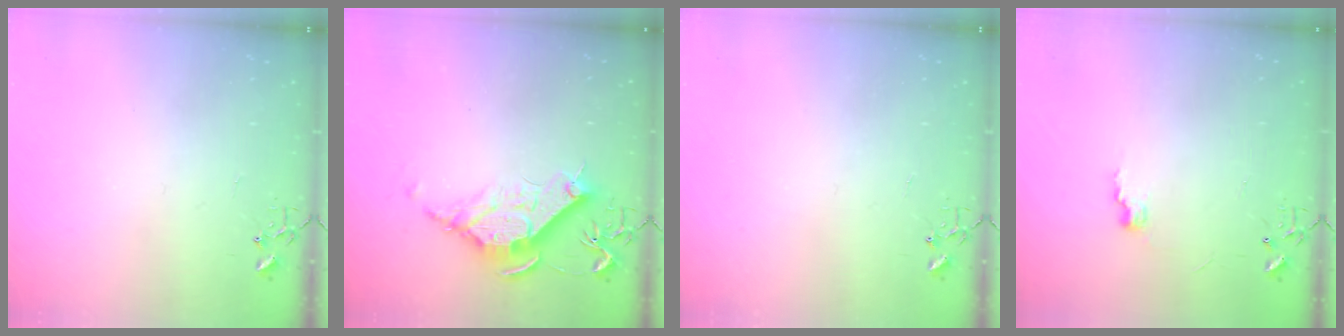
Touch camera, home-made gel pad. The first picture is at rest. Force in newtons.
{"total": 10.8, "press": 10.8, "slide": 0.3}
{"total": 0.0}
{"total": 7.0, "press": 7.0, "slide": 0.6}